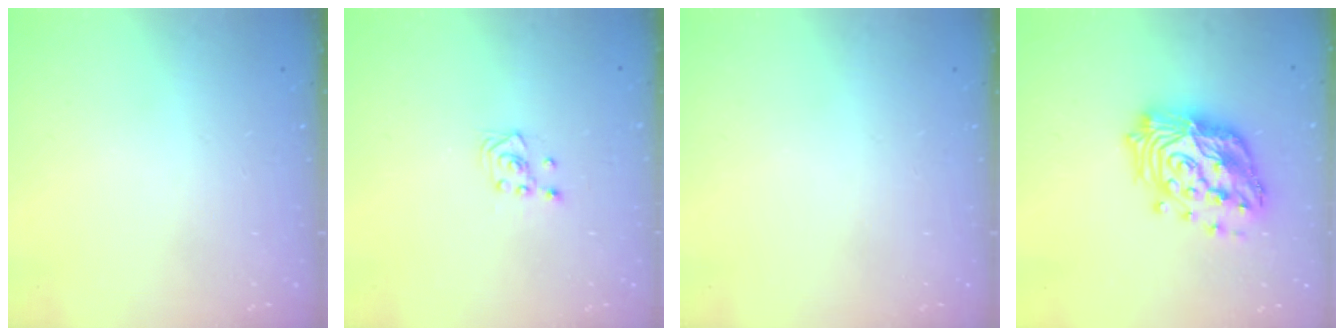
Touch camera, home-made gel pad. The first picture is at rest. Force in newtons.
{"total": 3.0, "press": 2.6, "slide": 1.5}
{"total": 0.0}
{"total": 20.6, "press": 20.4, "slide": 2.2}